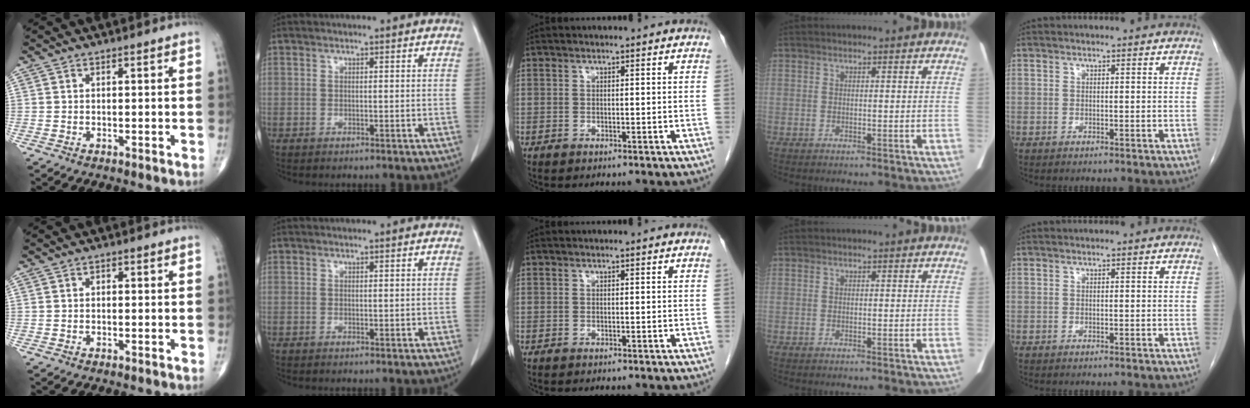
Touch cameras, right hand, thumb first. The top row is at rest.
{"thumb": {"total": 0.5, "force": [0.0, 0.4, 0.4], "torque": [-0.004, 0.001, -0.001]}, "index": {"total": 0.7, "force": [0.1, 0.4, 0.5], "torque": [-0.007, -0.001, 0.004]}}